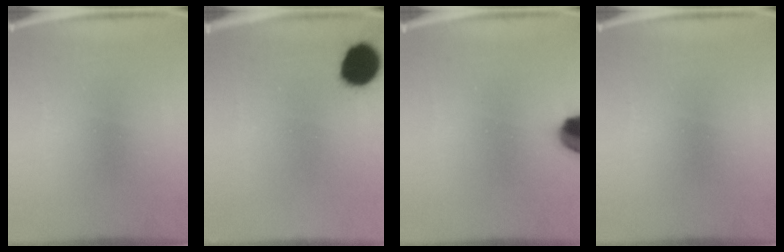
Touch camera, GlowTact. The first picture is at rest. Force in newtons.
{"total": 9.8}
{"total": 9.2}
{"total": 0.0}